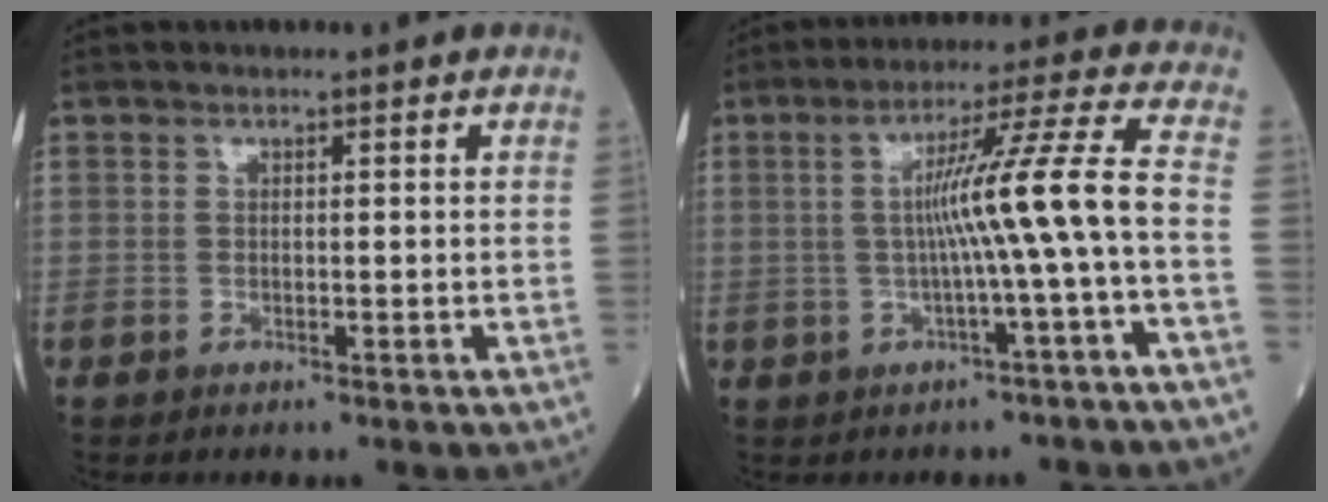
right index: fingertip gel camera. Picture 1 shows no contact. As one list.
[{"total": 9.6, "force": [-1.3, -2.1, 9.3], "torque": [-0.157, 0.019, -0.016]}]